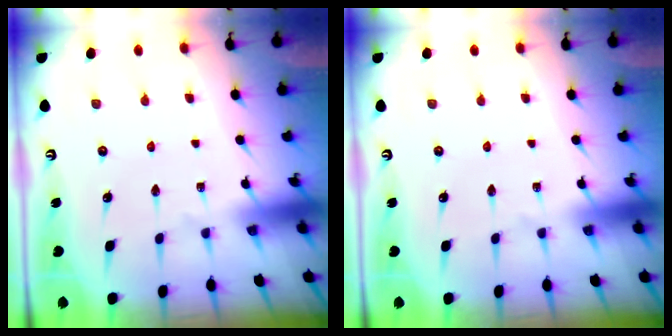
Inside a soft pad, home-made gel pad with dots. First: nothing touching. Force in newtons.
{"total": 0.0}